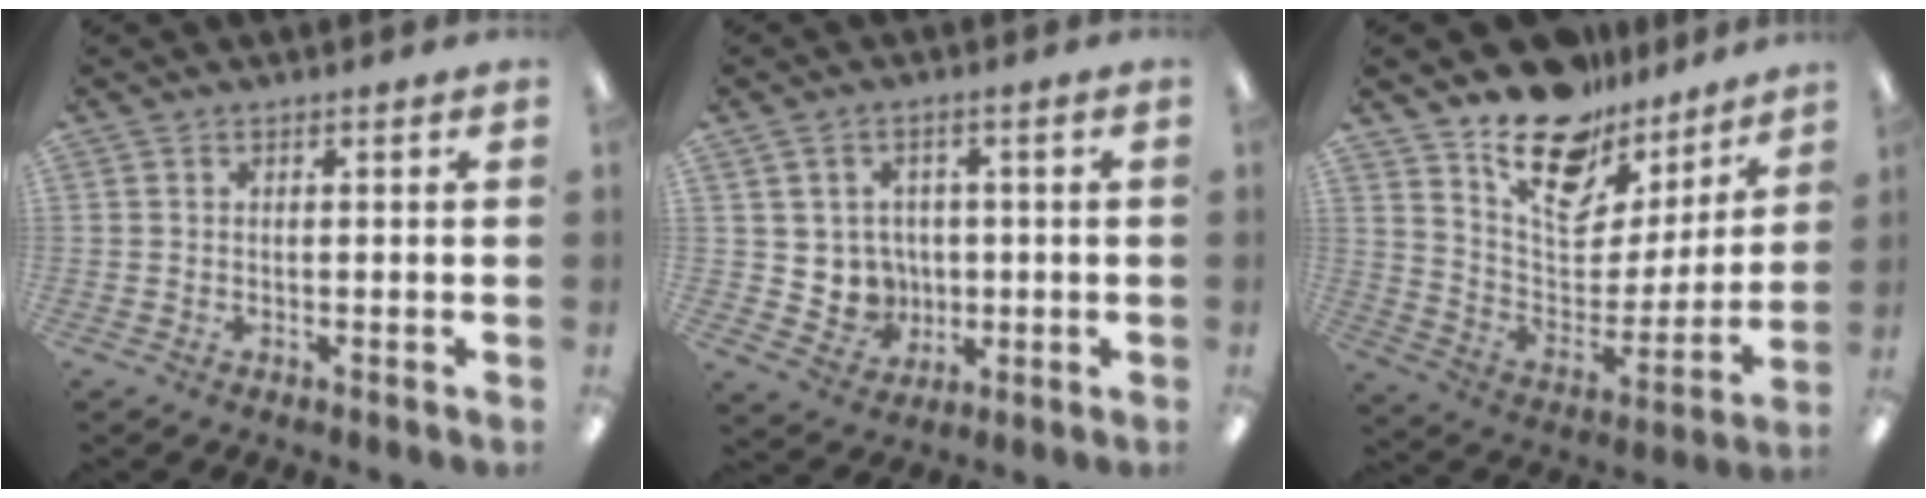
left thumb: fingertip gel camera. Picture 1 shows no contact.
{"total": 6.0, "force": [1.0, 5.8, 1.2], "torque": [-0.033, -0.006, 0.025]}
{"total": 18.6, "force": [13.2, 10.3, 8.3], "torque": [-0.135, -0.093, 0.236]}